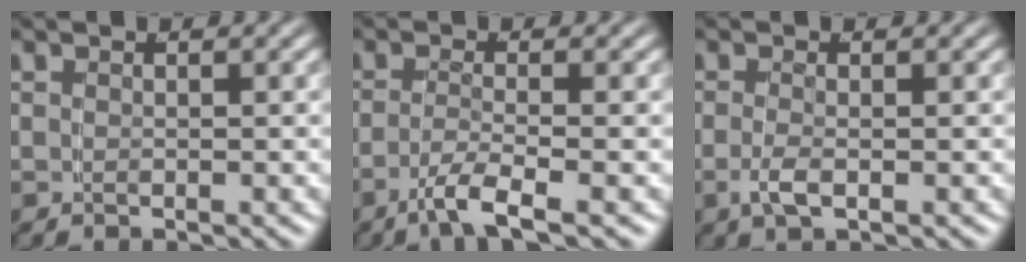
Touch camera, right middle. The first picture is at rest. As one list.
[{"total": 3.4, "force": [-2.1, 0.0, 2.6], "torque": [-0.052, -0.013, -0.032]}, {"total": 1.9, "force": [-0.9, 0.3, 1.6], "torque": [-0.039, -0.007, -0.014]}]